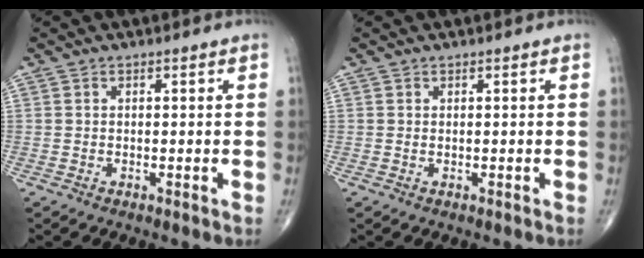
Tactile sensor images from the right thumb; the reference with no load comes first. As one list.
[{"total": 0.0}]